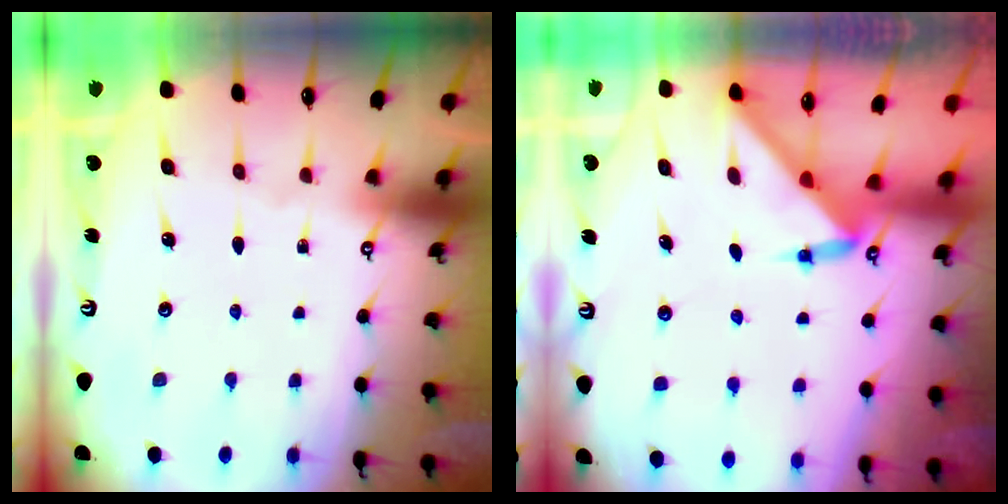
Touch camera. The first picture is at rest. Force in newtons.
{"total": 3.1, "press": 3.1, "slide": 0.2}